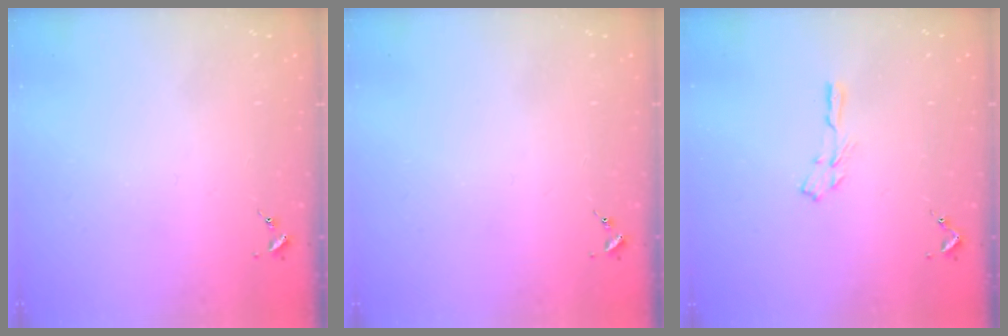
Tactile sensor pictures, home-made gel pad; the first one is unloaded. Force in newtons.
{"total": 0.0}
{"total": 3.6, "press": 3.6, "slide": 0.4}